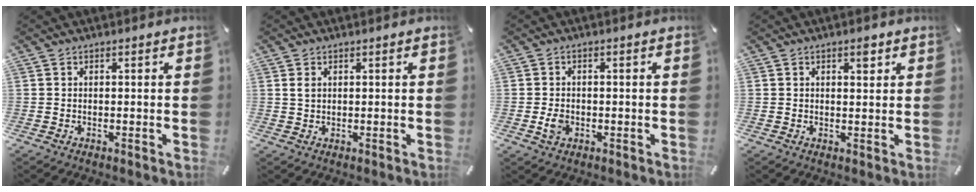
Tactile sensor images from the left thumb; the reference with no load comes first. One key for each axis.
{"total": 1.8, "fx": 0.7, "fy": 1.3, "fz": 1.0, "tx": -0.015, "ty": -0.001, "tz": 0.011}
{"total": 3.1, "fx": -0.7, "fy": 2.3, "fz": 2.0, "tx": -0.049, "ty": -0.002, "tz": -0.015}
{"total": 2.9, "fx": 1.5, "fy": 1.4, "fz": 2.0, "tx": -0.026, "ty": -0.002, "tz": 0.022}